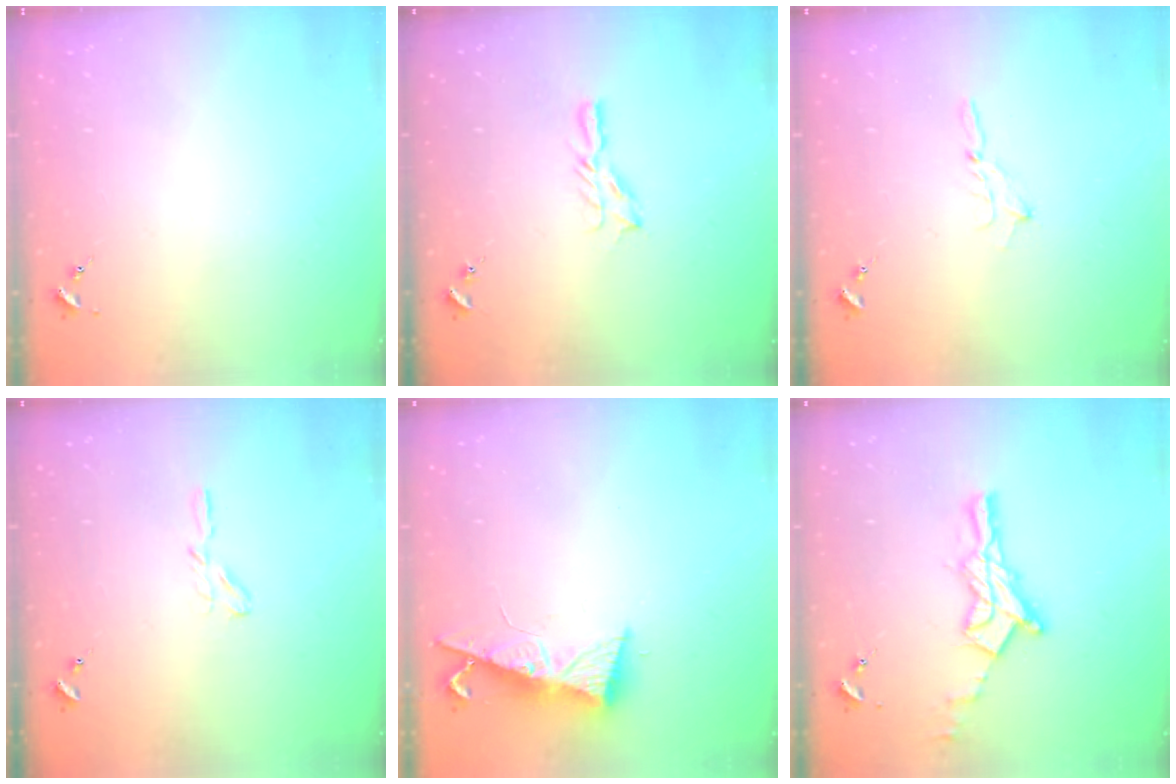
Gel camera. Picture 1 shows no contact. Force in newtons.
{"total": 4.7, "press": 4.7, "slide": 0.5}
{"total": 2.5, "press": 2.5, "slide": 0.2}
{"total": 3.8, "press": 3.8, "slide": 0.3}
{"total": 8.5, "press": 8.5, "slide": 1.0}
{"total": 14.2, "press": 14.1, "slide": 1.0}